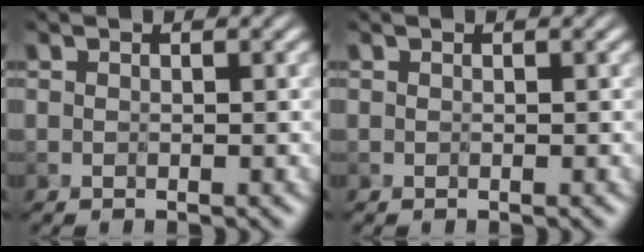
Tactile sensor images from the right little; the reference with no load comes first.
{"total": 0.0}